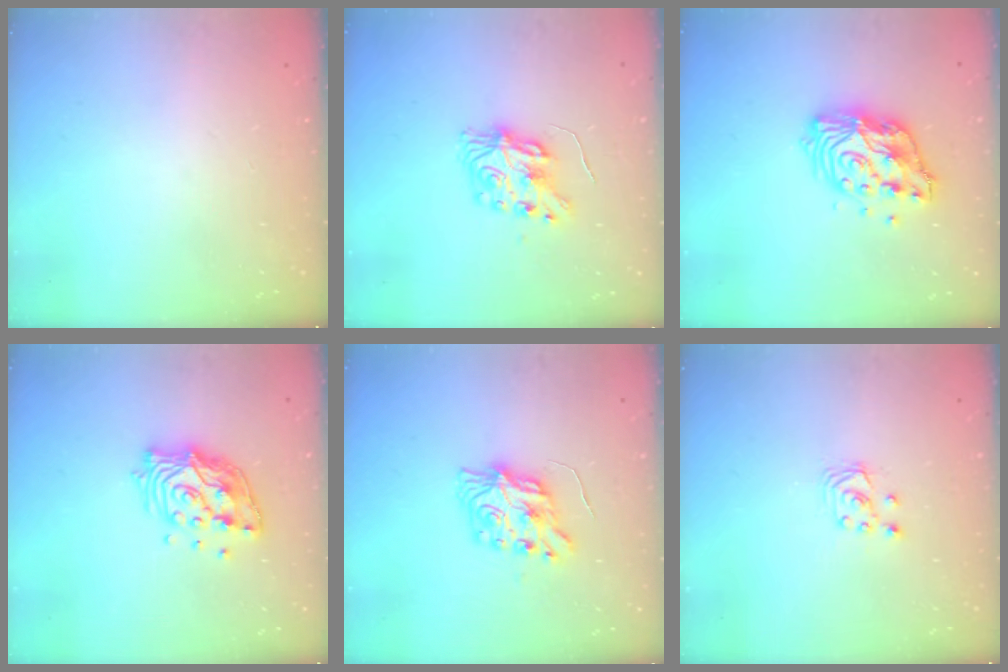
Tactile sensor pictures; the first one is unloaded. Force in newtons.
{"total": 8.1, "press": 8.1, "slide": 0.2}
{"total": 12.4, "press": 12.3, "slide": 1.1}
{"total": 14.3, "press": 14.1, "slide": 2.7}
{"total": 8.6, "press": 8.6, "slide": 1.0}
{"total": 3.0, "press": 3.0, "slide": 0.3}